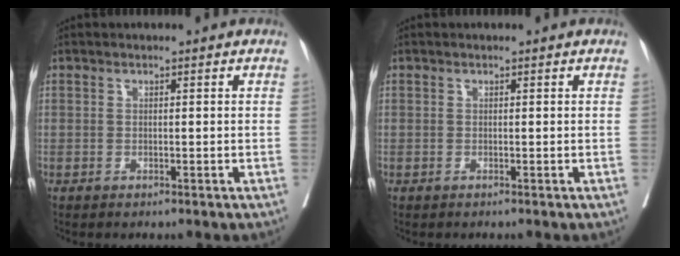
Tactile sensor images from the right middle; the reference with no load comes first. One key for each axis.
{"total": 0.0}